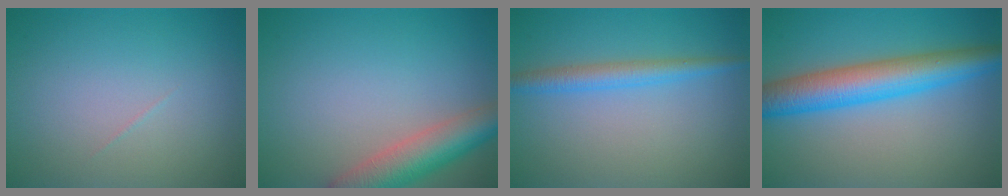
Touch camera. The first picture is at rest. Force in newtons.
{"total": 5.8, "press": 5.8, "slide": 0.5}
{"total": 2.7, "press": 2.7, "slide": 0.0}
{"total": 7.1, "press": 7.1, "slide": 0.0}